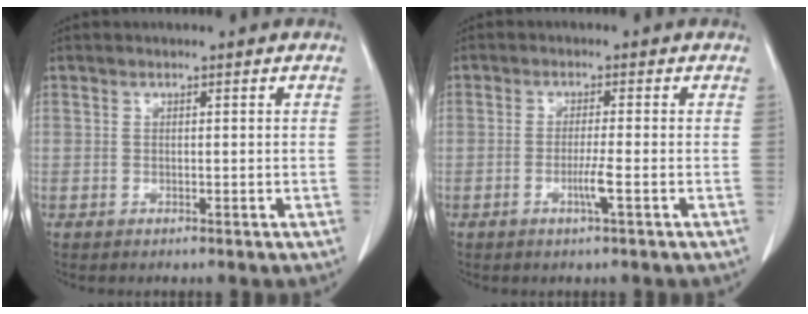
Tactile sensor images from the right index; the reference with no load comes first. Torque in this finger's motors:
{"motor_torque": [1.14, 0.07, 0.51, 0.15]}